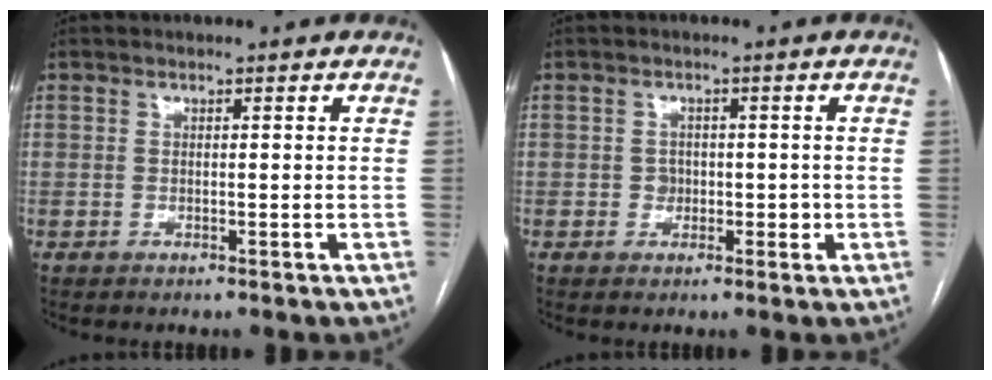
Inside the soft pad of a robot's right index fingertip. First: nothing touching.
{"total": 2.2, "force": [-0.3, 1.9, 1.1], "torque": [-0.012, 0.005, -0.004]}